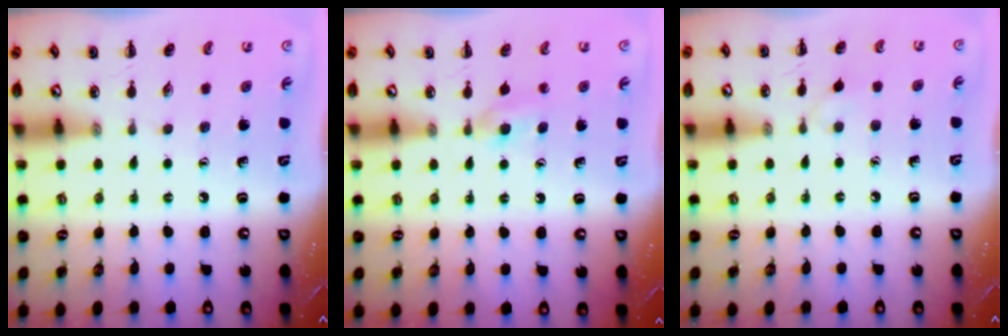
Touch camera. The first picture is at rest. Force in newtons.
{"total": 3.9, "press": 3.6, "slide": 1.4}
{"total": 3.0, "press": 2.8, "slide": 1.0}